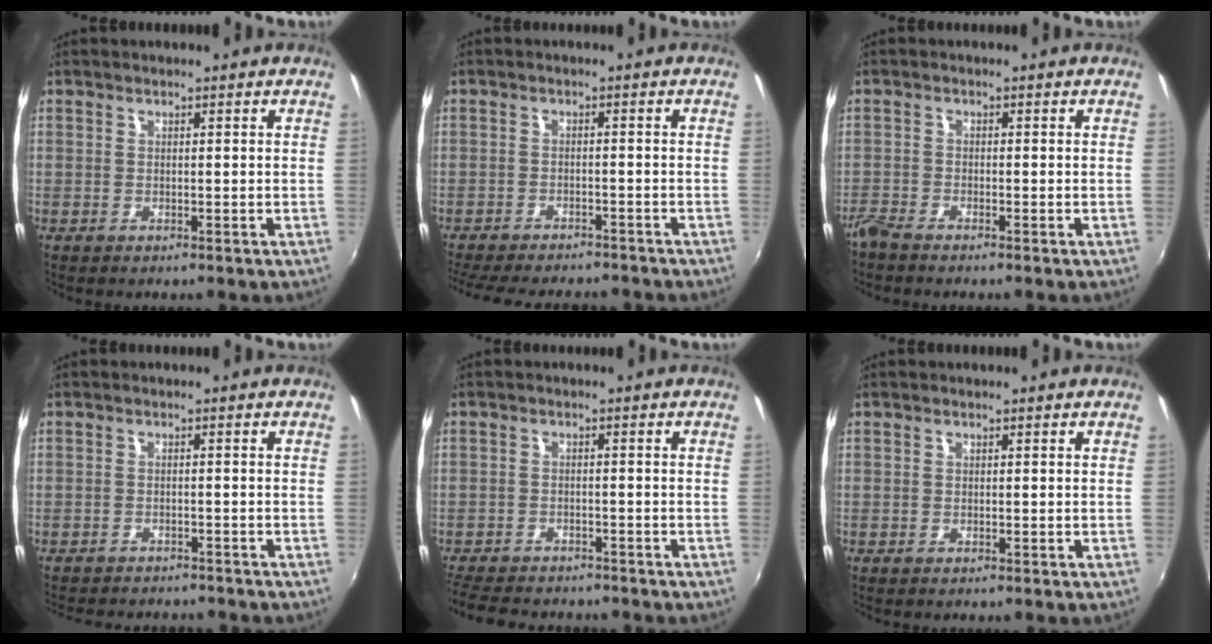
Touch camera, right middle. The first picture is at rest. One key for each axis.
{"total": 14.1, "fx": -12.3, "fy": 3.8, "fz": 5.8, "tx": -0.130, "ty": -0.020, "tz": -0.178}
{"total": 2.9, "fx": -2.7, "fy": 0.2, "fz": 1.1, "tx": -0.033, "ty": -0.012, "tz": -0.057}
{"total": 9.1, "fx": -8.3, "fy": 2.4, "fz": 2.9, "tx": -0.073, "ty": -0.015, "tz": -0.118}
{"total": 10.6, "fx": -9.3, "fy": 3.5, "fz": 3.6, "tx": -0.097, "ty": -0.013, "tz": -0.146}
{"total": 0.0}